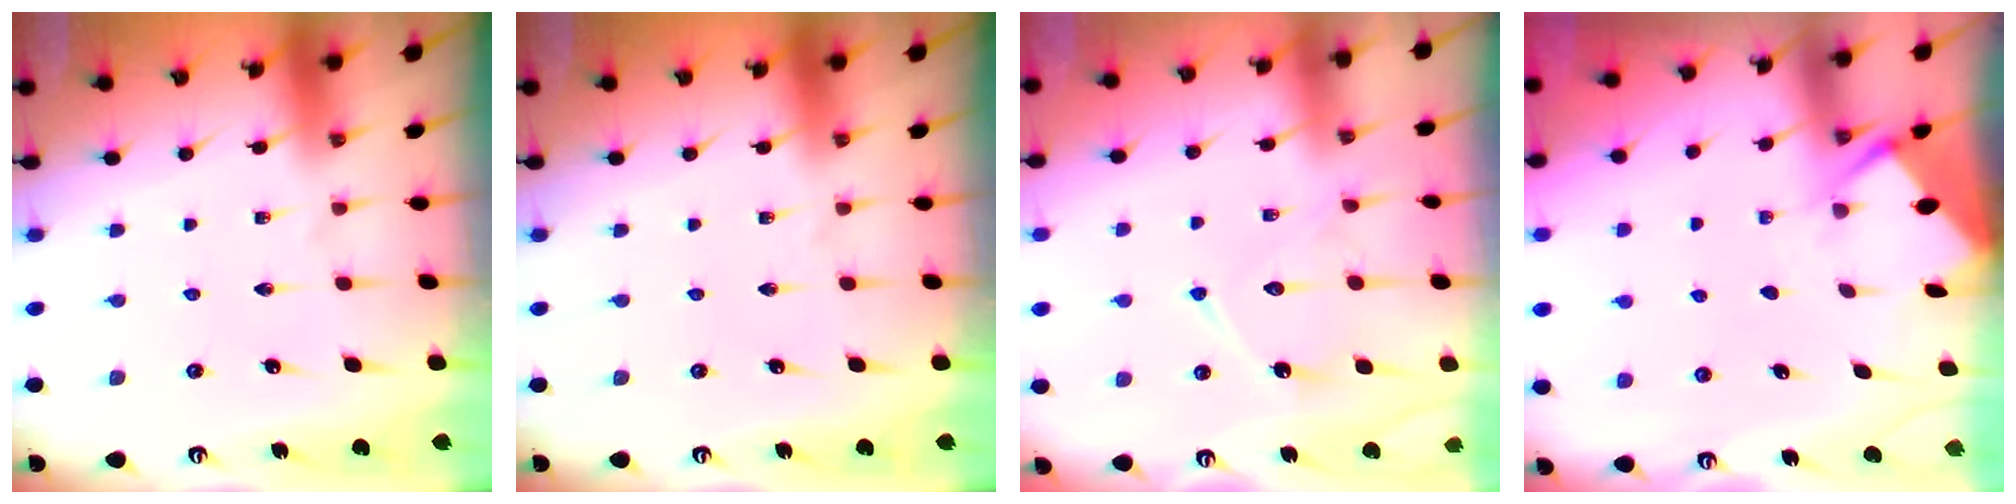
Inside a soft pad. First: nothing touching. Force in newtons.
{"total": 0.0}
{"total": 12.4, "press": 12.3, "slide": 1.1}
{"total": 2.9, "press": 2.8, "slide": 0.3}